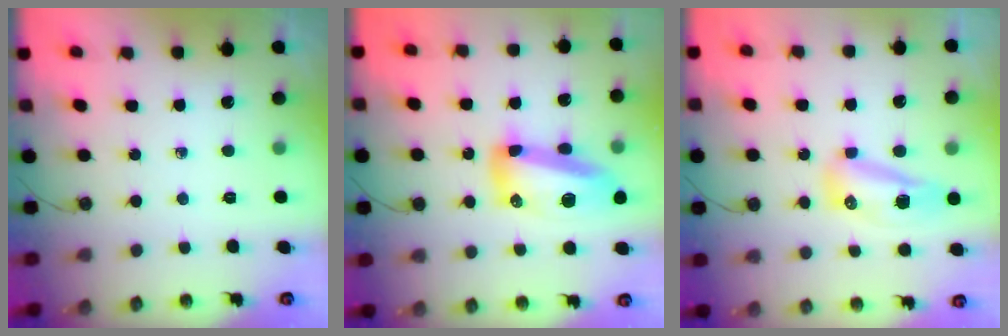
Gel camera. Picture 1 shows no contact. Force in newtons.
{"total": 15.4, "press": 15.3, "slide": 1.5}
{"total": 8.5, "press": 8.4, "slide": 1.1}